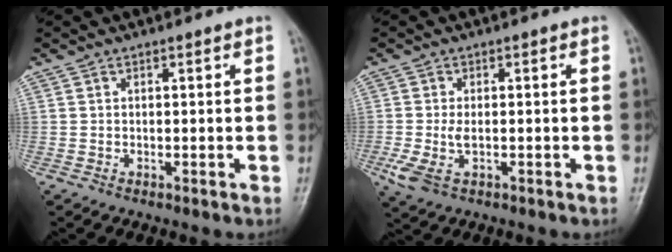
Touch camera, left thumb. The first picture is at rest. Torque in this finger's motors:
{"motor_torque": [0.10, 0.08, 0.73, 0.06, 0.19]}